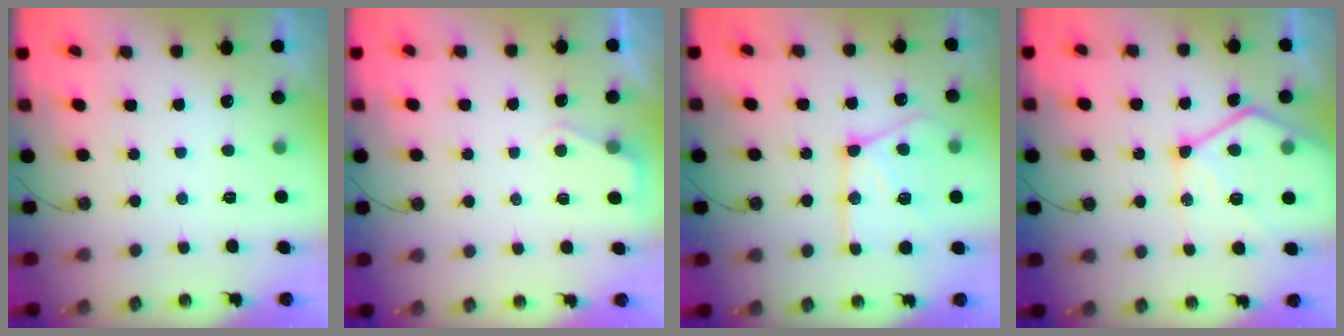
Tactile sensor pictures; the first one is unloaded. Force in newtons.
{"total": 2.7, "press": 2.7, "slide": 0.4}
{"total": 17.3, "press": 17.2, "slide": 1.4}
{"total": 16.5, "press": 16.4, "slide": 1.4}